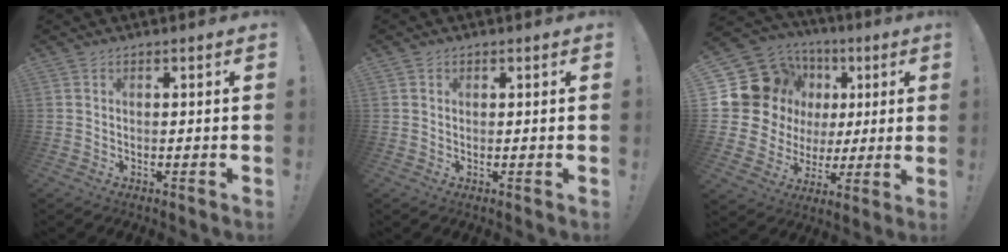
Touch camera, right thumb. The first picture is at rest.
{"total": 0.7, "force": [0.4, 0.6, 0.0], "torque": [0.007, -0.001, 0.006]}
{"total": 17.5, "force": [4.7, 14.9, 8.1], "torque": [-0.126, -0.029, 0.125]}